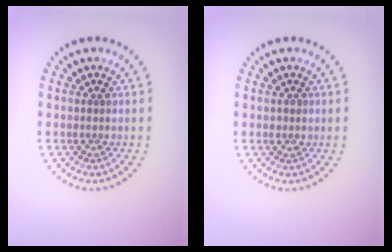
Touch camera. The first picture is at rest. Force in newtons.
{"total": 0.8, "press": 0.8, "slide": 0.2}